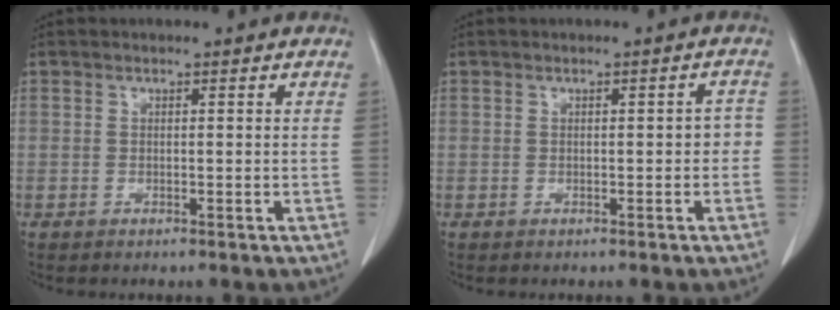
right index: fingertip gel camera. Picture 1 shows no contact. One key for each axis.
{"total": 1.7, "fx": -0.3, "fy": 0.9, "fz": 1.4, "tx": -0.009, "ty": 0.011, "tz": -0.003}